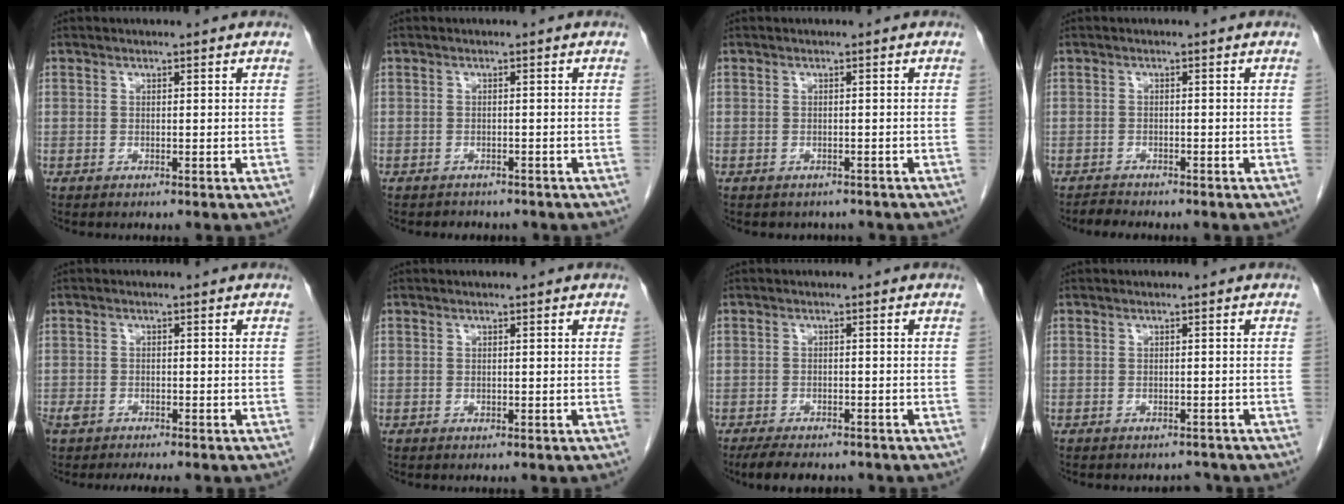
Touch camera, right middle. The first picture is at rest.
{"total": 2.6, "force": [-2.3, 1.2, 0.3], "torque": [-0.014, 0.000, -0.030]}
{"total": 2.7, "force": [-2.3, 1.3, 0.2], "torque": [-0.006, 0.001, -0.030]}
{"total": 1.4, "force": [-1.4, 0.1, 0.1], "torque": [-0.011, -0.007, -0.023]}
{"total": 6.2, "force": [-5.1, 2.0, 2.9], "torque": [-0.049, -0.001, -0.078]}
{"total": 0.0}
{"total": 7.7, "force": [-6.4, 2.4, 3.4], "torque": [-0.052, -0.008, -0.090]}
{"total": 2.6, "force": [-2.4, 1.0, 0.1], "torque": [0.001, -0.002, -0.031]}